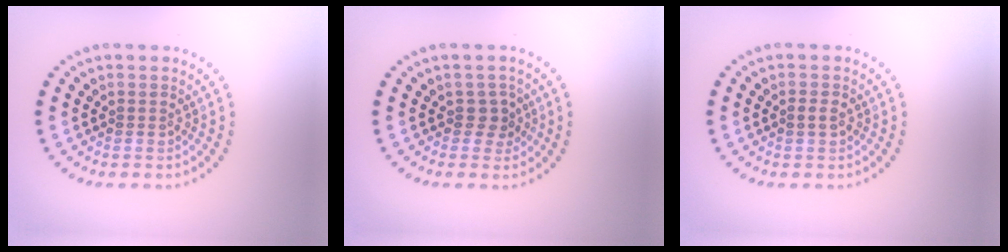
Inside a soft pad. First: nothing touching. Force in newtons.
{"total": 1.6, "press": 1.3, "slide": 0.8}
{"total": 1.0, "press": 1.0, "slide": 0.1}